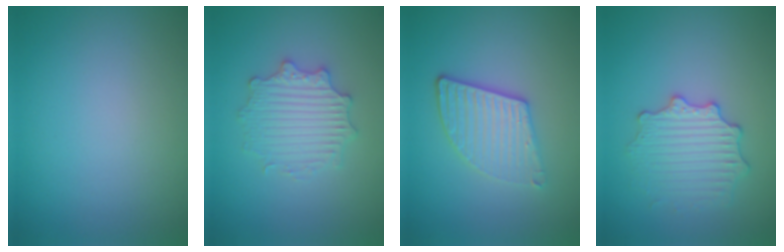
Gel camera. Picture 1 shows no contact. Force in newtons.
{"total": 3.1, "press": 3.1, "slide": 0.6}
{"total": 3.7, "press": 3.2, "slide": 2.0}
{"total": 3.2, "press": 3.1, "slide": 0.4}